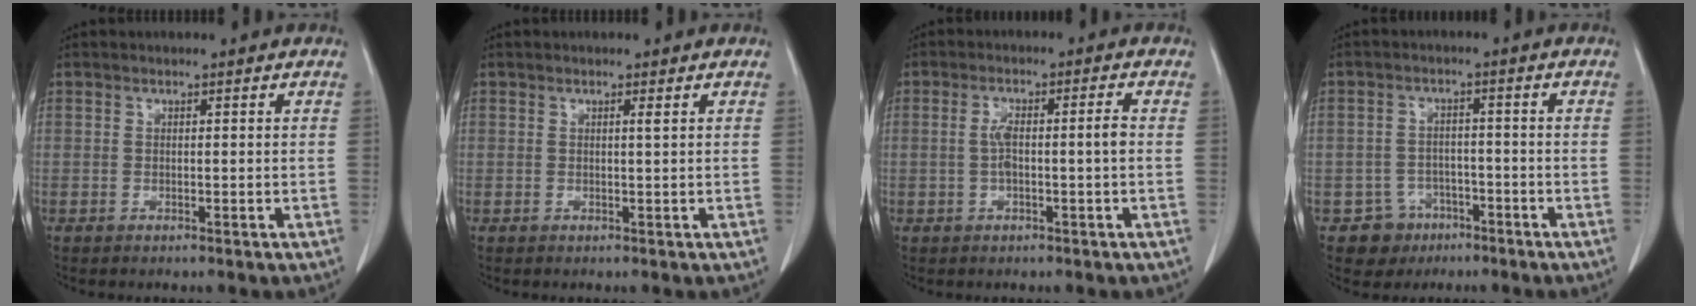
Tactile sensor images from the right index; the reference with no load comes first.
{"total": 0.6, "force": [0.3, -0.2, 0.5], "torque": [-0.014, -0.003, 0.007]}
{"total": 4.5, "force": [-0.3, 0.6, 4.4], "torque": [-0.089, 0.013, -0.003]}
{"total": 5.0, "force": [-2.6, 4.2, -0.1], "torque": [0.007, 0.016, -0.036]}